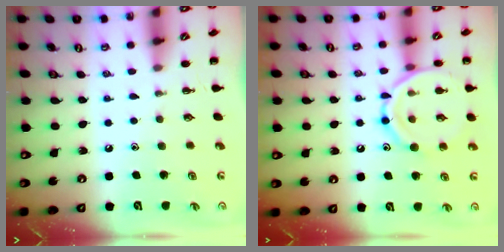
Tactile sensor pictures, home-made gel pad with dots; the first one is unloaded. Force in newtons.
{"total": 13.9, "press": 13.8, "slide": 1.2}